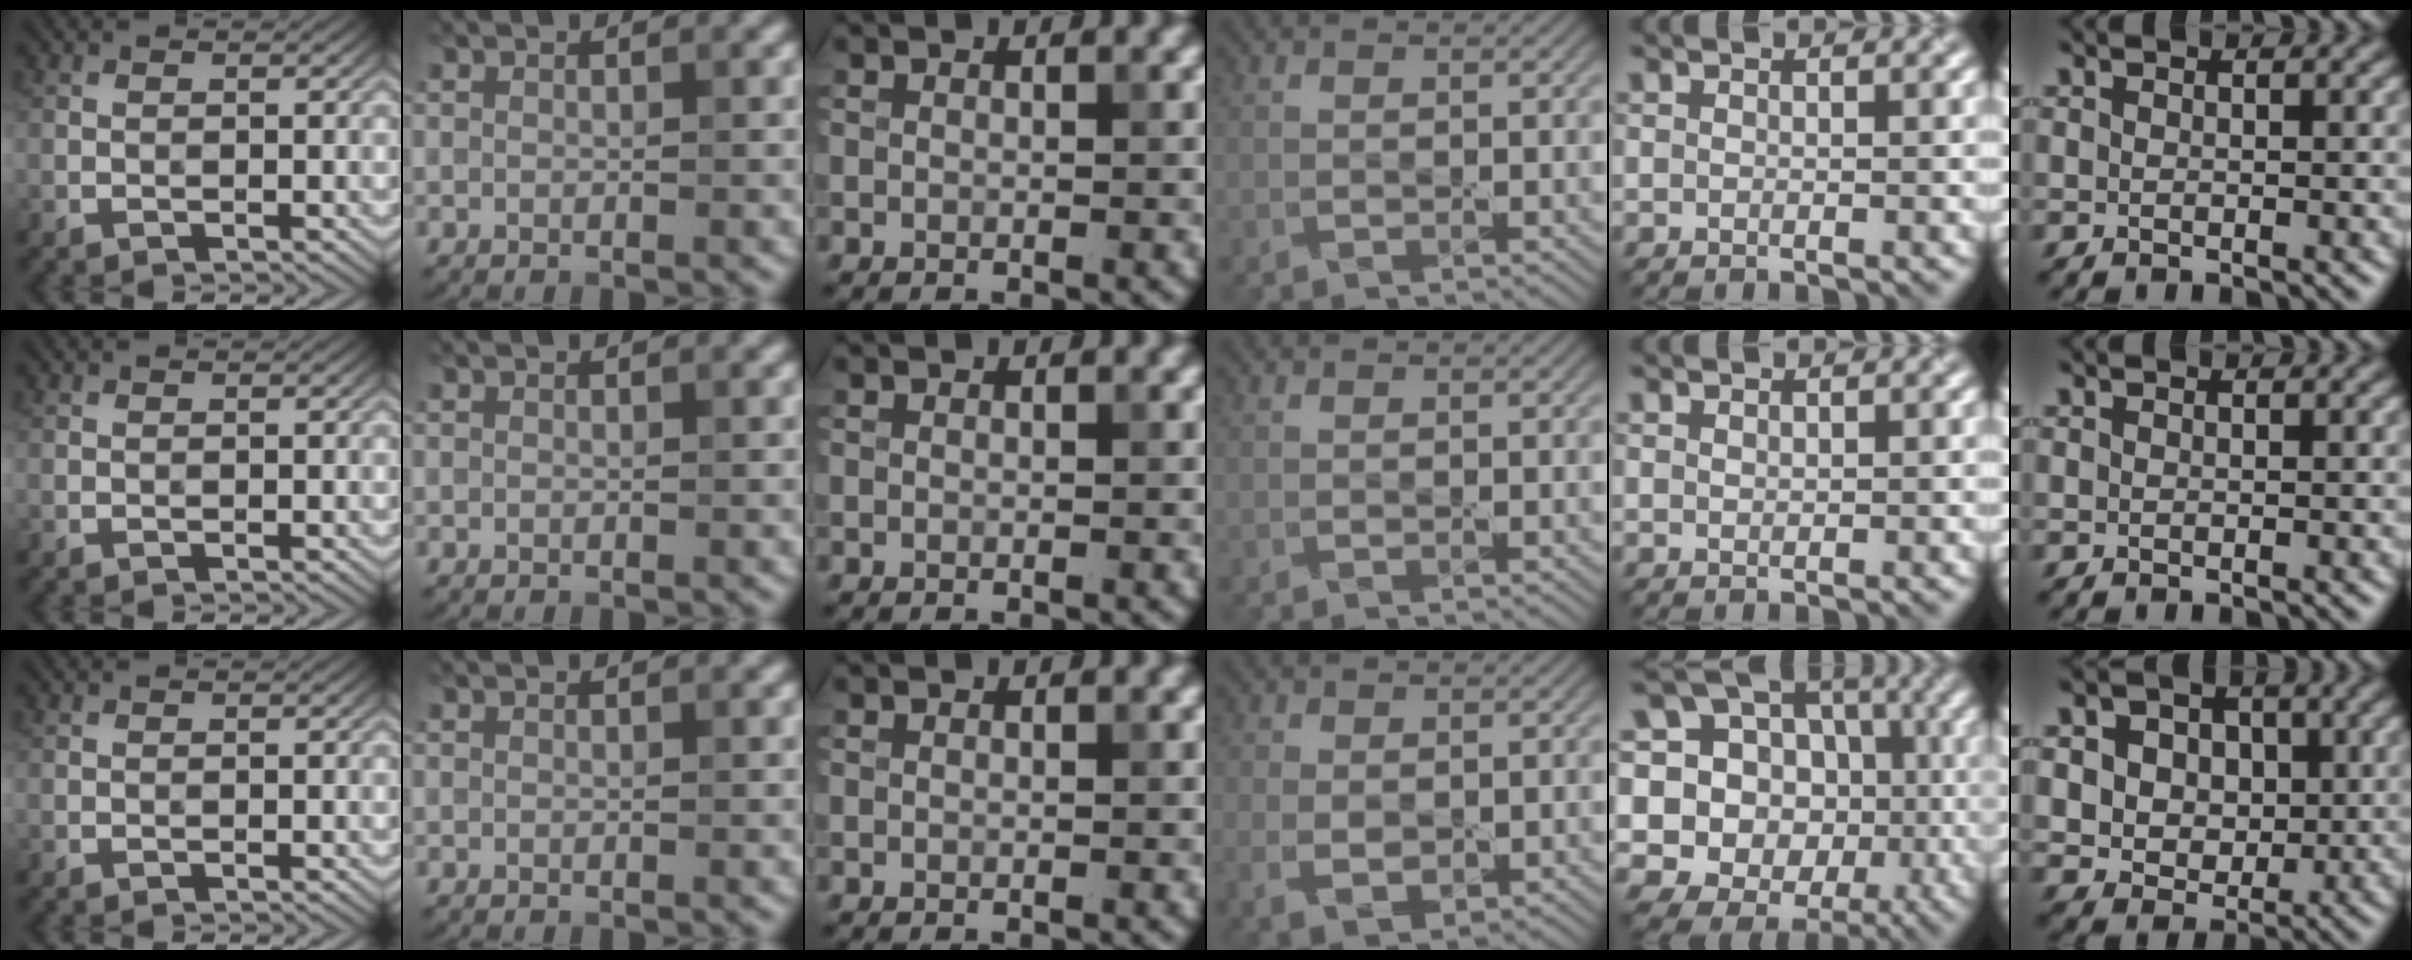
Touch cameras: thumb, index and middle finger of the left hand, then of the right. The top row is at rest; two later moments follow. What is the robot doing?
{"motion": "press", "object": "memory foam"}